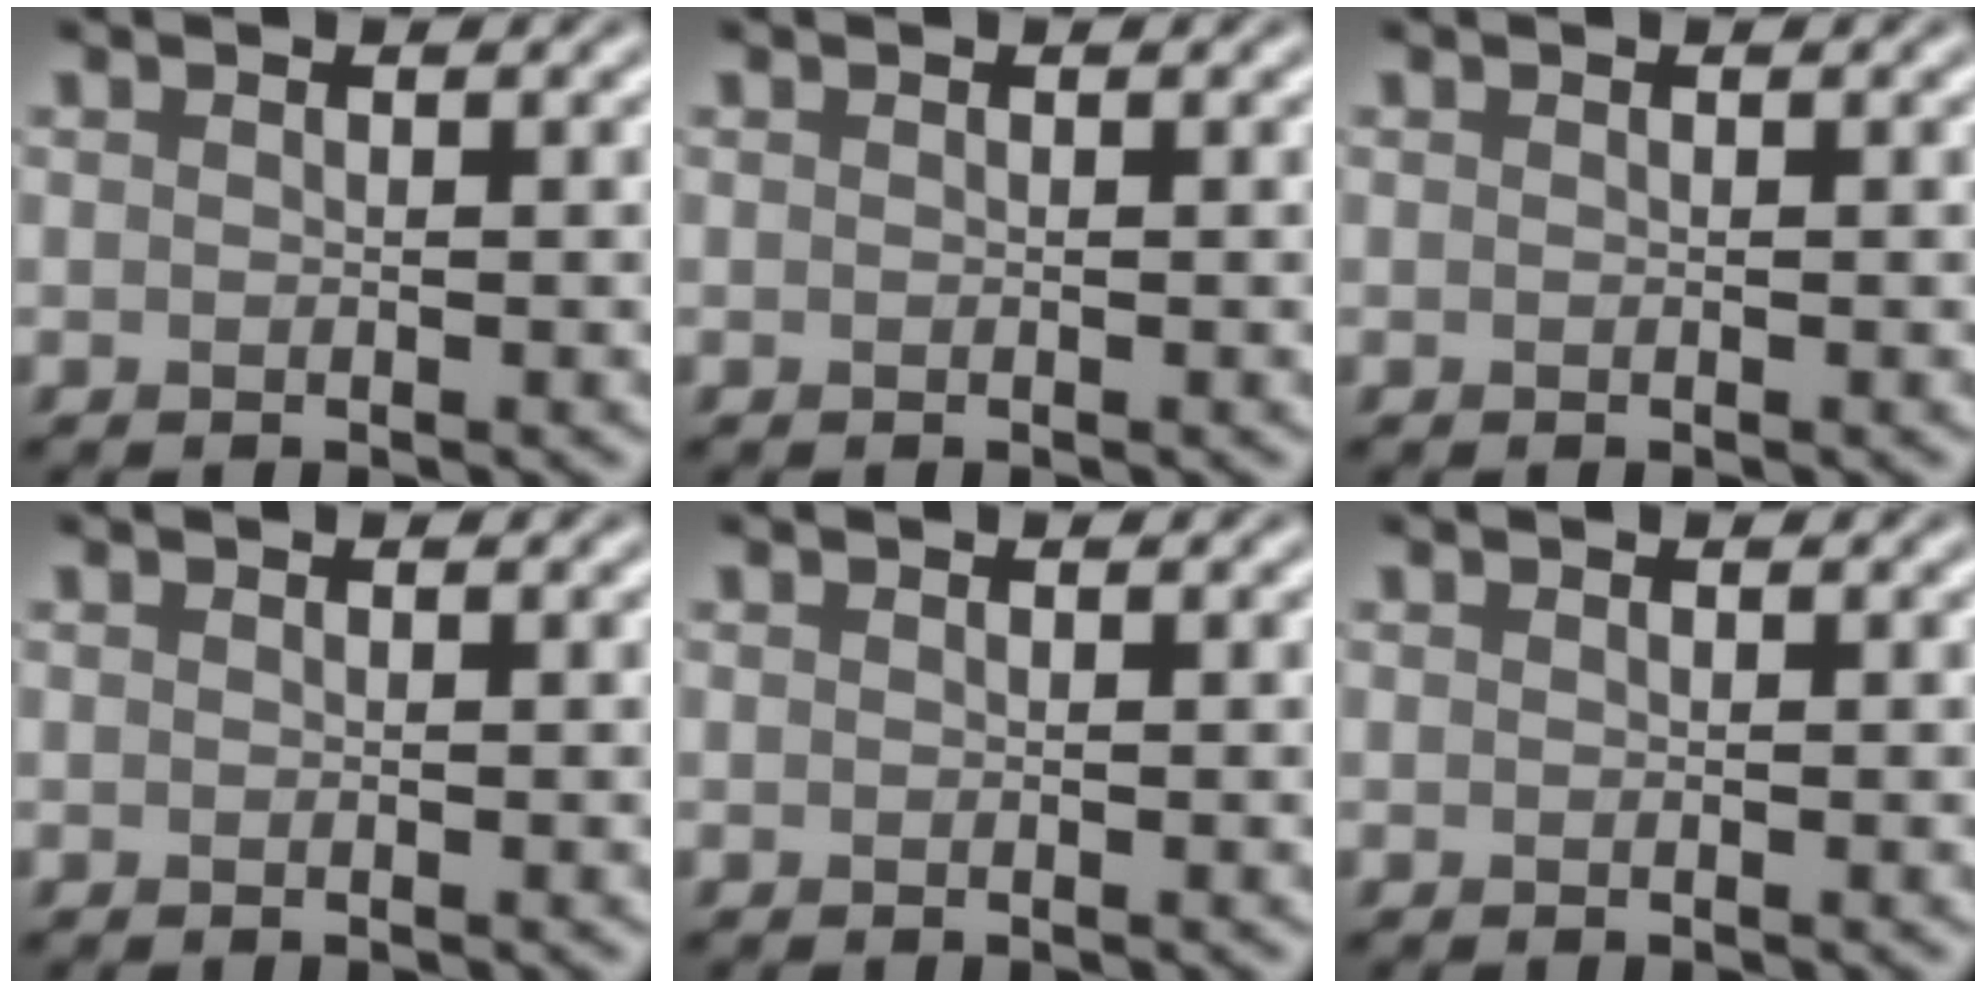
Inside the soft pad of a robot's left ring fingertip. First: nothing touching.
{"total": 0.0}
{"total": 0.0}
{"total": 0.0}
{"total": 0.0}
{"total": 0.0}